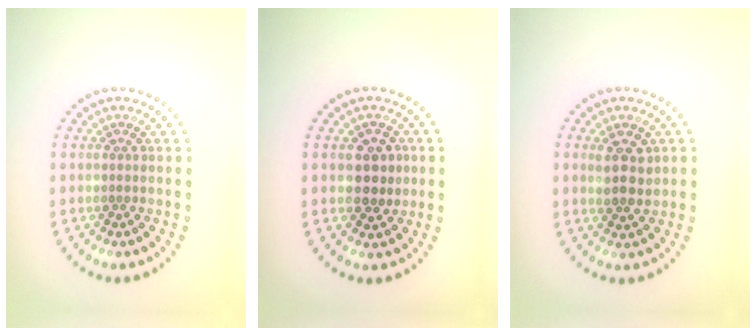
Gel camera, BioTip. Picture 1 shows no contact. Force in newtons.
{"total": 2.9, "press": 2.9, "slide": 0.4}
{"total": 2.7, "press": 2.6, "slide": 0.8}